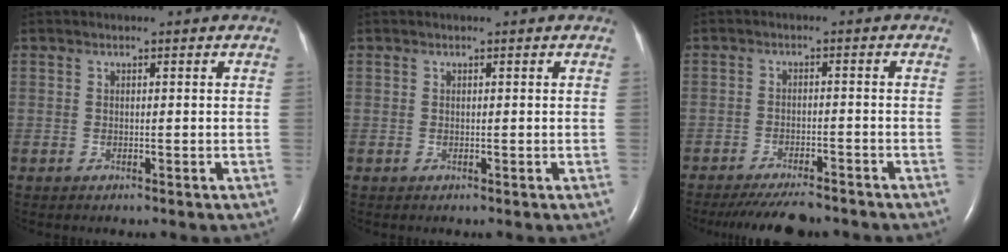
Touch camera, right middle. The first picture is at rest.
{"total": 0.0}
{"total": 8.8, "force": [-8.0, 1.6, 3.5], "torque": [-0.052, -0.016, -0.119]}